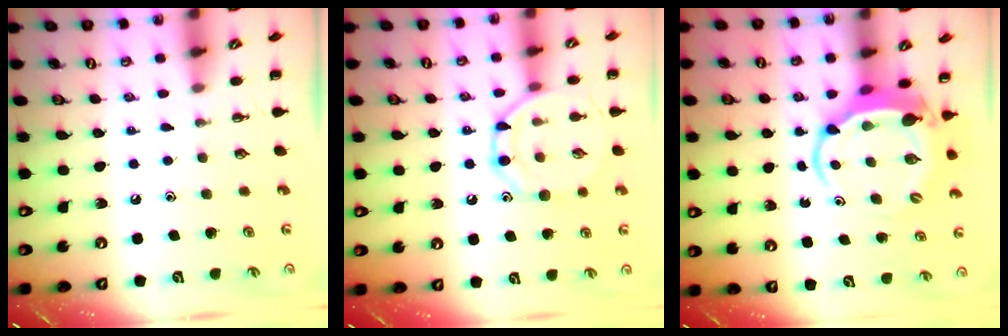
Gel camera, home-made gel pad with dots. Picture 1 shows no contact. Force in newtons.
{"total": 11.7, "press": 11.7, "slide": 0.7}
{"total": 6.2, "press": 6.1, "slide": 1.1}